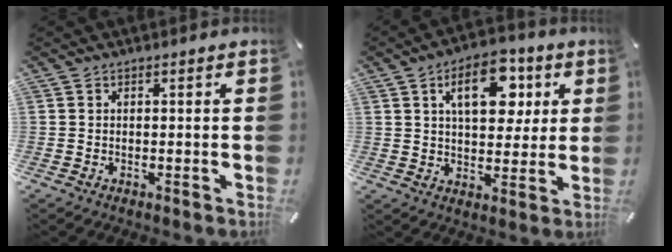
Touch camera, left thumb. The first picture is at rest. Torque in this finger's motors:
{"motor_torque": [0.46, 0.68, 1.55, -0.94, 0.32]}